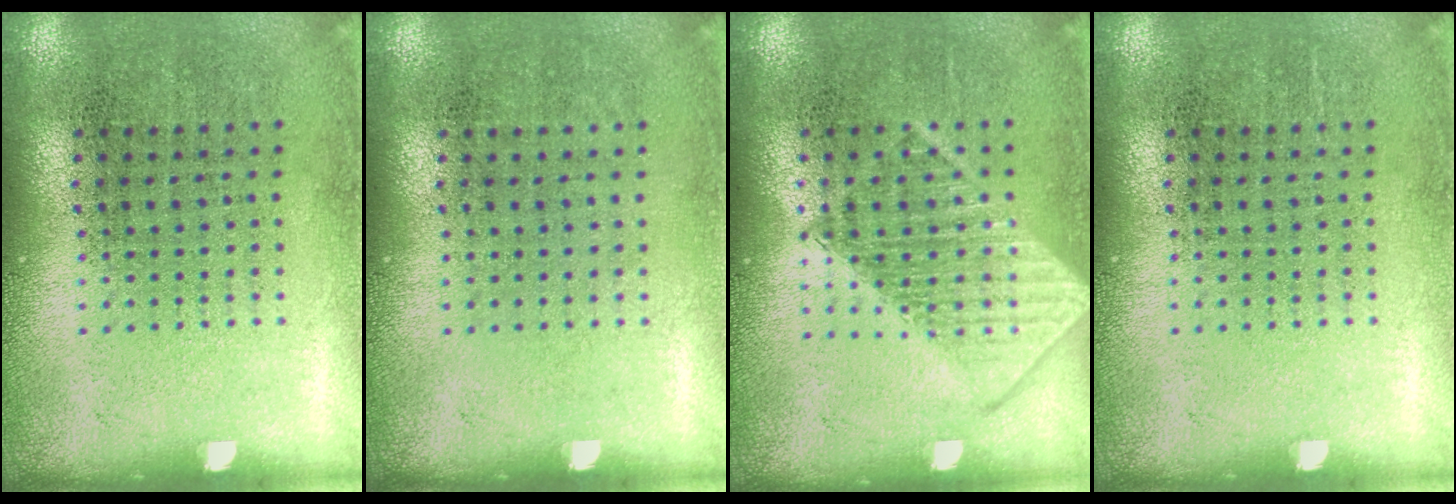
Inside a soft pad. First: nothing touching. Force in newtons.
{"total": 0.0}
{"total": 1.4, "press": 1.4, "slide": 0.2}
{"total": 0.0}